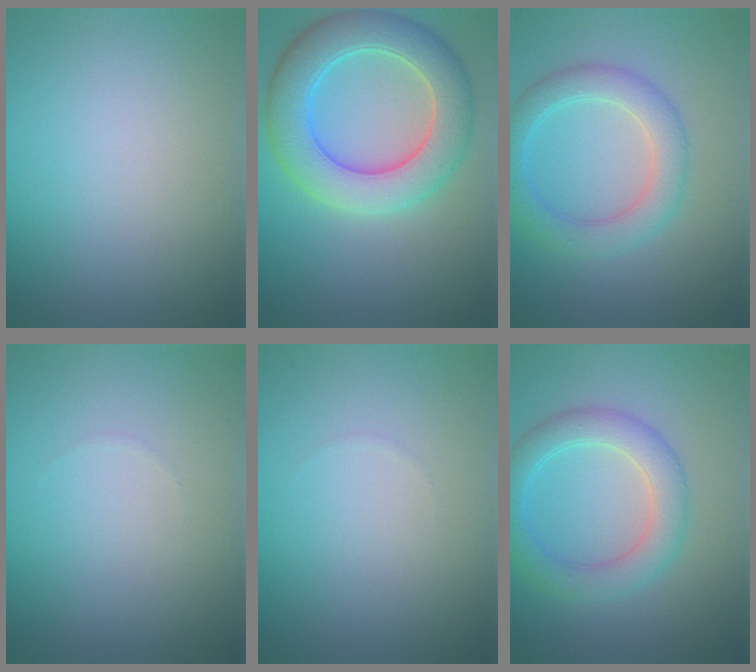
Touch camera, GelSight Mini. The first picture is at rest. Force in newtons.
{"total": 8.0, "press": 7.9, "slide": 0.7}
{"total": 4.1, "press": 4.0, "slide": 0.2}
{"total": 0.0}
{"total": 0.0}
{"total": 4.3, "press": 4.3, "slide": 0.1}